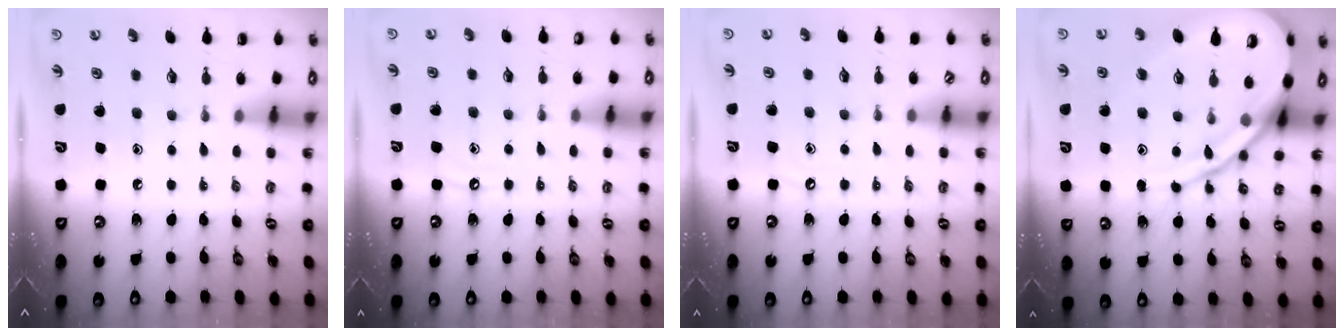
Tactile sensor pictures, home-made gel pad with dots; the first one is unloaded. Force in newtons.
{"total": 4.9, "press": 4.8, "slide": 0.6}
{"total": 3.8, "press": 3.8, "slide": 0.5}
{"total": 17.4, "press": 17.4, "slide": 1.6}